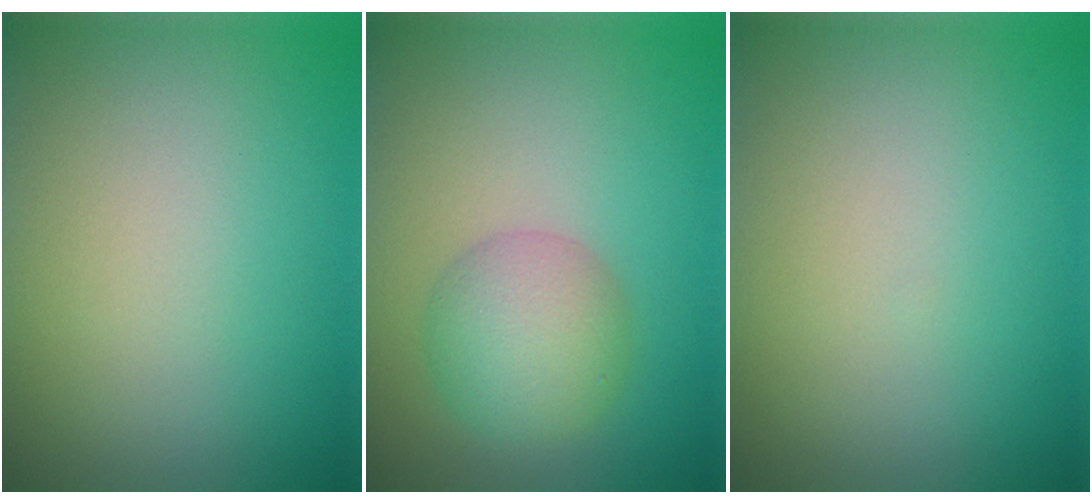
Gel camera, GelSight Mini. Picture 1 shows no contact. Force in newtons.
{"total": 4.5, "press": 4.5, "slide": 0.1}
{"total": 0.0}